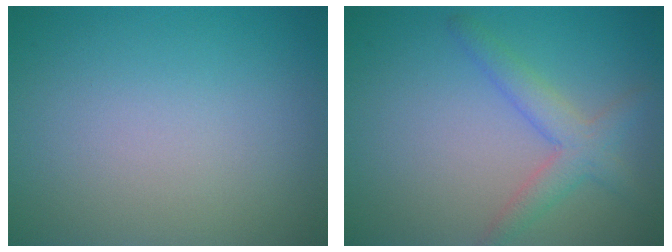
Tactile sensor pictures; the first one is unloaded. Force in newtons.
{"total": 3.1, "press": 3.1, "slide": 0.2}